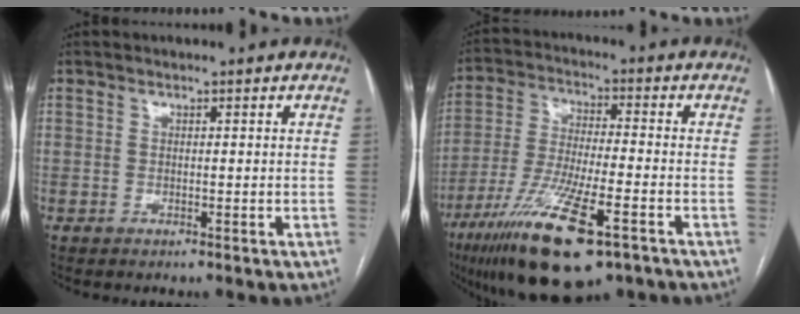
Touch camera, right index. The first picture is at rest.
{"total": 17.1, "force": [-9.8, 3.2, 13.7], "torque": [-0.270, -0.038, -0.169]}